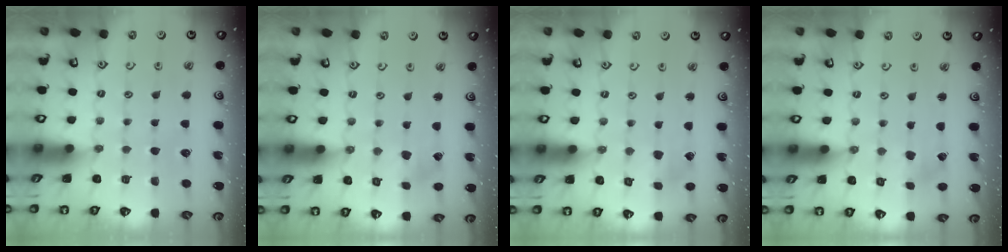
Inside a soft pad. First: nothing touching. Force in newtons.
{"total": 2.1, "press": 2.1, "slide": 0.3}
{"total": 2.2, "press": 2.2, "slide": 0.2}
{"total": 1.6, "press": 1.5, "slide": 0.2}